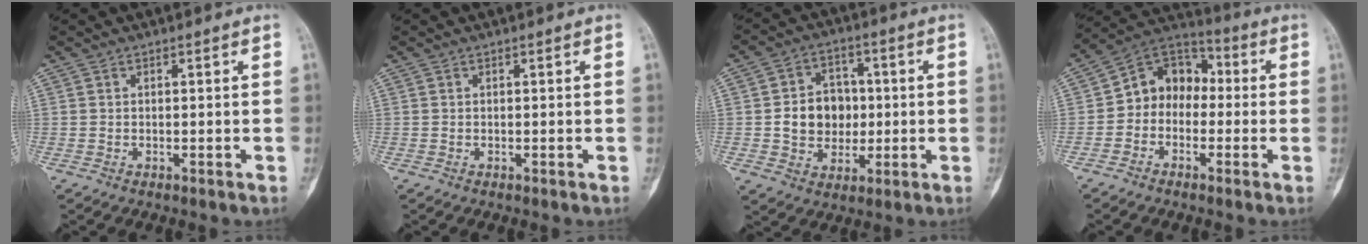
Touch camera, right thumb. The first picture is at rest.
{"total": 0.0}
{"total": 10.5, "force": [0.0, 8.7, 5.8], "torque": [-0.055, 0.014, 0.002]}
{"total": 10.2, "force": [-1.0, 8.3, 5.7], "torque": [-0.053, 0.049, -0.036]}